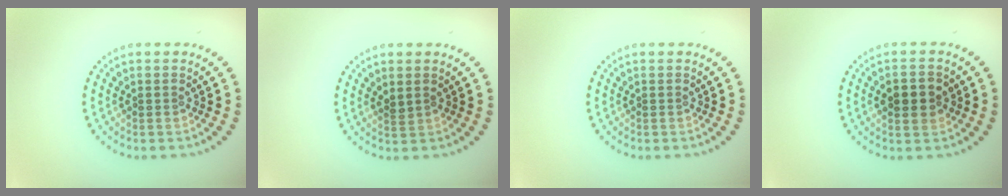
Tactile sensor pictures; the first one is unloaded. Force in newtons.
{"total": 0.9, "press": 0.8, "slide": 0.4}
{"total": 0.0}
{"total": 2.8, "press": 2.8, "slide": 0.1}